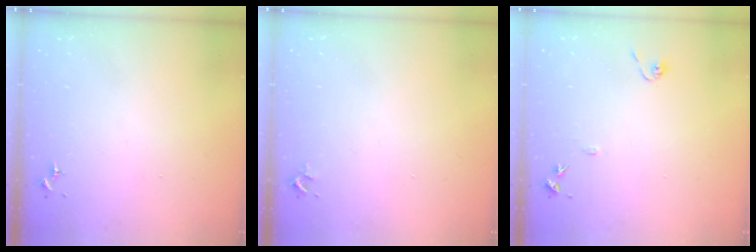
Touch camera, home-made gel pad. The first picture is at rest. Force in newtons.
{"total": 2.4, "press": 2.4, "slide": 0.3}
{"total": 7.9, "press": 7.9, "slide": 0.8}